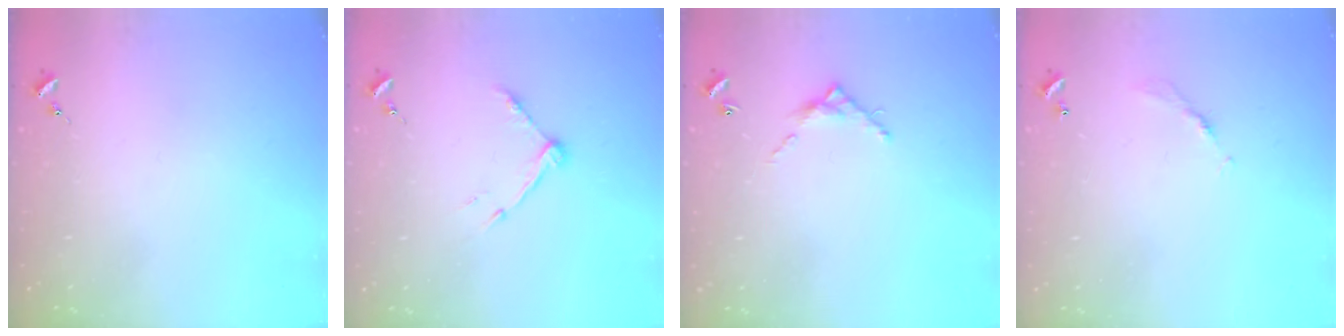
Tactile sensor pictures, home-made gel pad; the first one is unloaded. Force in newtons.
{"total": 8.7, "press": 8.7, "slide": 0.5}
{"total": 7.0, "press": 7.0, "slide": 0.2}
{"total": 4.4, "press": 4.3, "slide": 0.2}